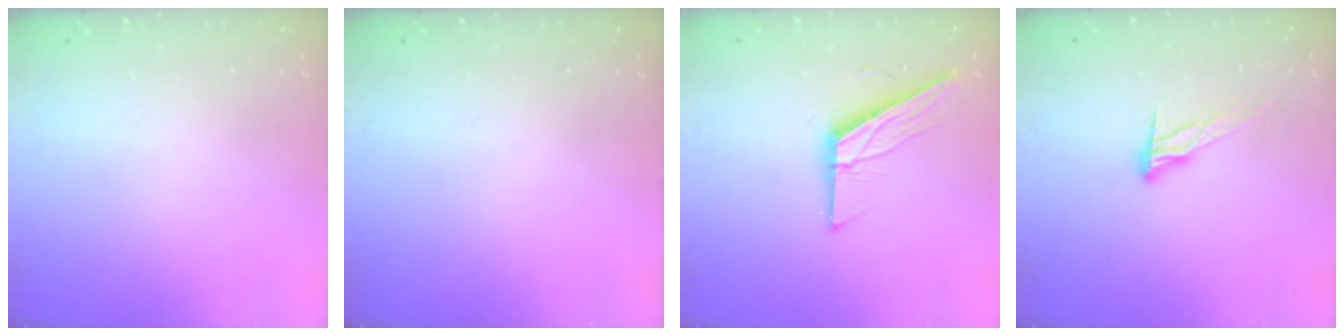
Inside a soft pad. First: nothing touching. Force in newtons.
{"total": 0.0}
{"total": 11.5, "press": 11.5, "slide": 0.2}
{"total": 8.2, "press": 8.2, "slide": 0.2}